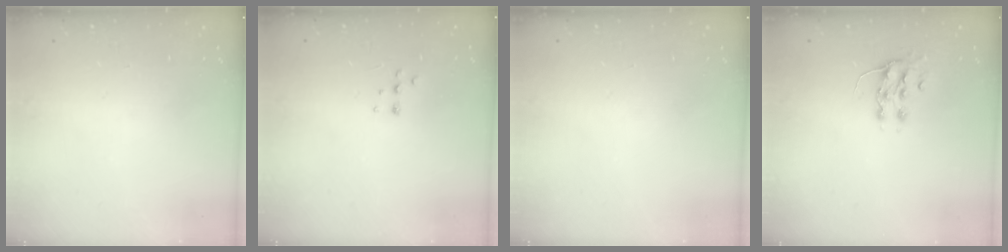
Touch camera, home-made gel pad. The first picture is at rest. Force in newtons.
{"total": 3.4, "press": 3.3, "slide": 0.6}
{"total": 0.0}
{"total": 7.6, "press": 7.5, "slide": 0.9}